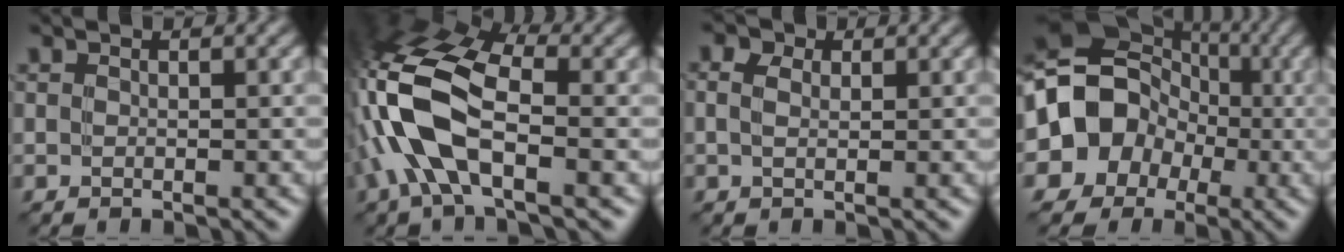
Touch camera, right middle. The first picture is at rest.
{"total": 11.3, "force": [-1.8, 5.2, 9.9], "torque": [-0.234, 0.015, -0.052]}
{"total": 3.0, "force": [1.3, 2.0, 1.9], "torque": [-0.029, 0.015, -0.005]}
{"total": 11.7, "force": [-1.5, 10.2, 5.4], "torque": [-0.076, 0.007, -0.060]}